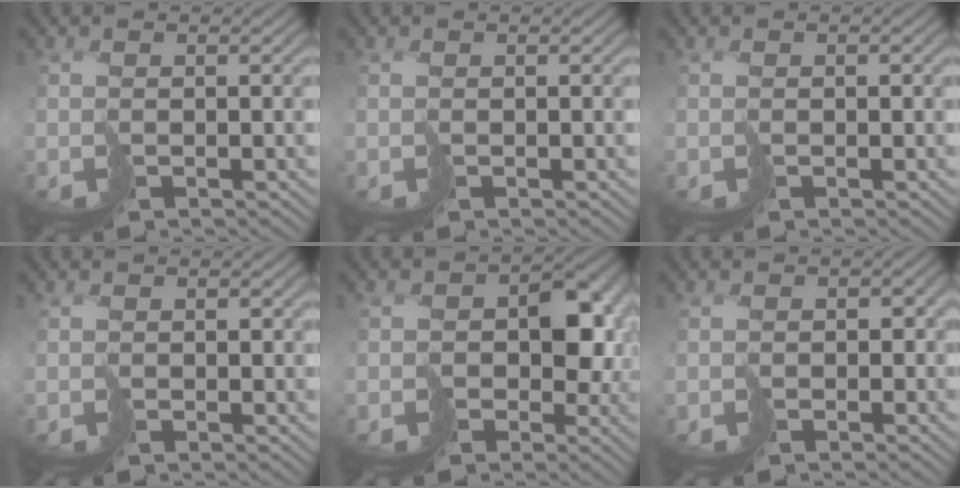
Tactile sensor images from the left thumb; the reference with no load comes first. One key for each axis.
{"total": 0.0}
{"total": 0.6, "fx": 0.0, "fy": 0.5, "fz": 0.3, "tx": -0.006, "ty": 0.000, "tz": 0.000}
{"total": 0.9, "fx": 0.0, "fy": 0.7, "fz": 0.5, "tx": -0.006, "ty": -0.001, "tz": 0.000}
{"total": 6.5, "fx": -0.4, "fy": 5.1, "fz": 4.0, "tx": -0.049, "ty": -0.006, "tz": -0.007}
{"total": 2.2, "fx": -0.7, "fy": 2.0, "fz": 0.8, "tx": -0.006, "ty": -0.003, "tz": -0.009}